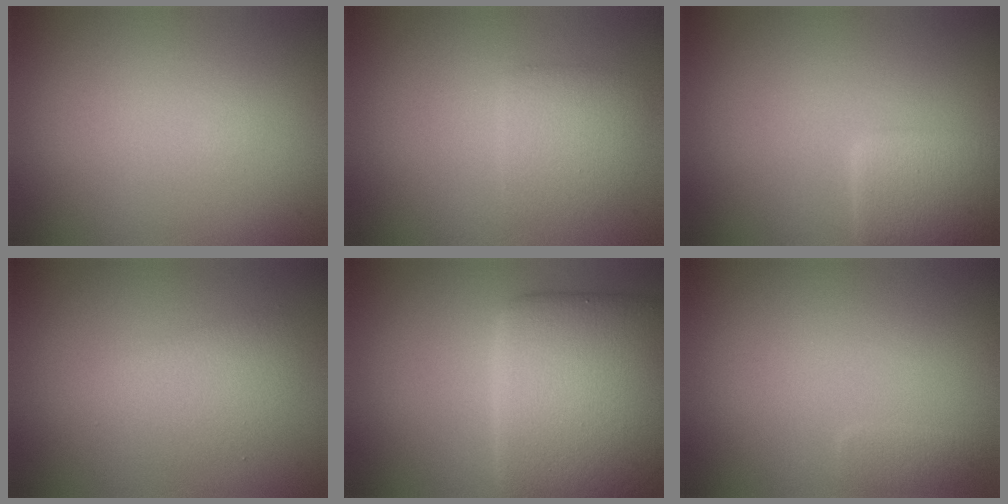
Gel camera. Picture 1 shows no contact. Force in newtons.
{"total": 2.5, "press": 2.5, "slide": 0.4}
{"total": 4.4, "press": 4.4, "slide": 0.2}
{"total": 2.6, "press": 2.6, "slide": 0.0}
{"total": 11.0, "press": 11.0, "slide": 0.4}
{"total": 0.9, "press": 0.9, "slide": 0.1}